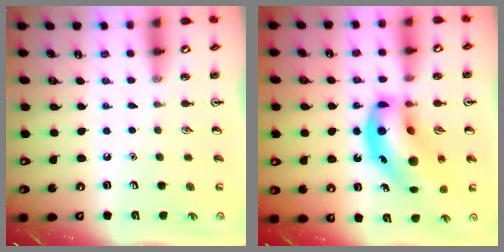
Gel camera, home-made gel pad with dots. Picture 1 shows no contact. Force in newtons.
{"total": 19.0, "press": 18.2, "slide": 5.3}